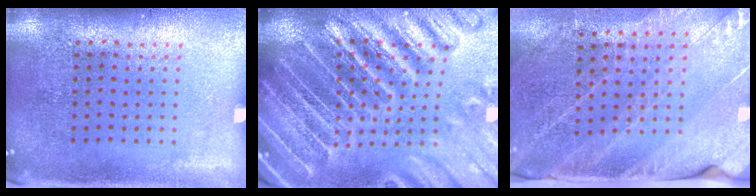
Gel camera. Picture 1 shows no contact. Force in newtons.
{"total": 5.1, "press": 4.5, "slide": 2.3}
{"total": 3.4, "press": 2.9, "slide": 1.8}